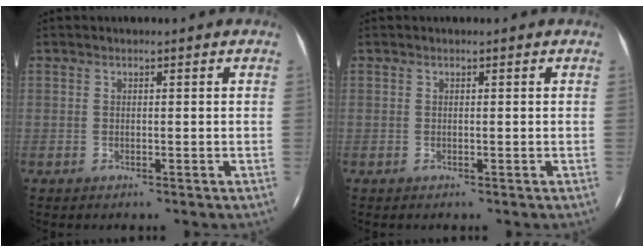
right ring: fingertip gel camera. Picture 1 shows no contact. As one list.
[{"total": 0.0}]